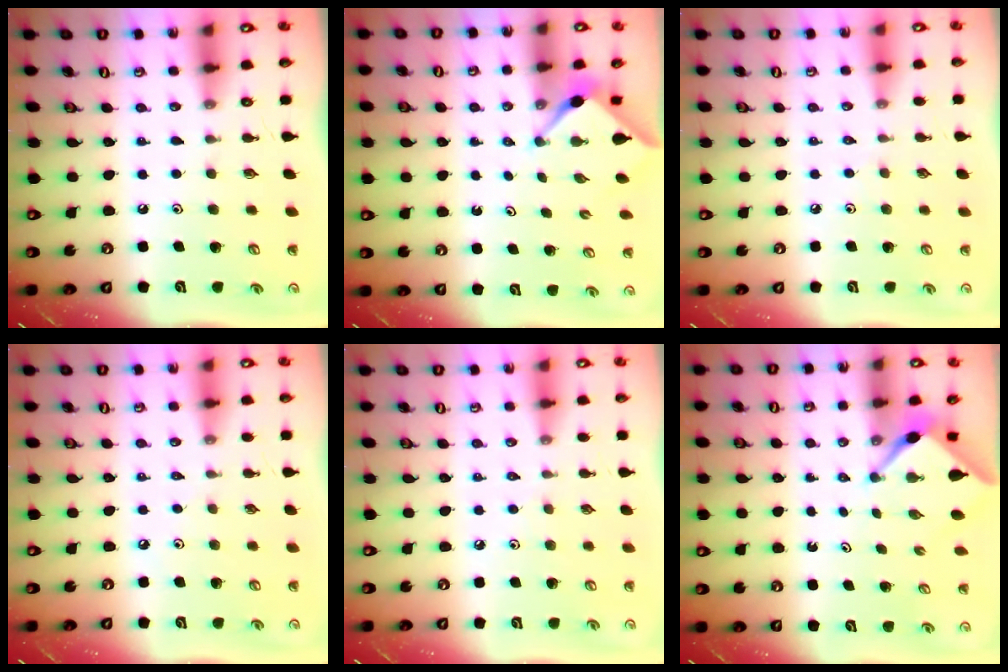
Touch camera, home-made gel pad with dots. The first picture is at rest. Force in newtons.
{"total": 2.9, "press": 2.9, "slide": 0.2}
{"total": 2.9, "press": 2.8, "slide": 0.6}
{"total": 1.7, "press": 1.7, "slide": 0.4}
{"total": 2.9, "press": 2.8, "slide": 0.6}
{"total": 2.4, "press": 2.4, "slide": 0.4}